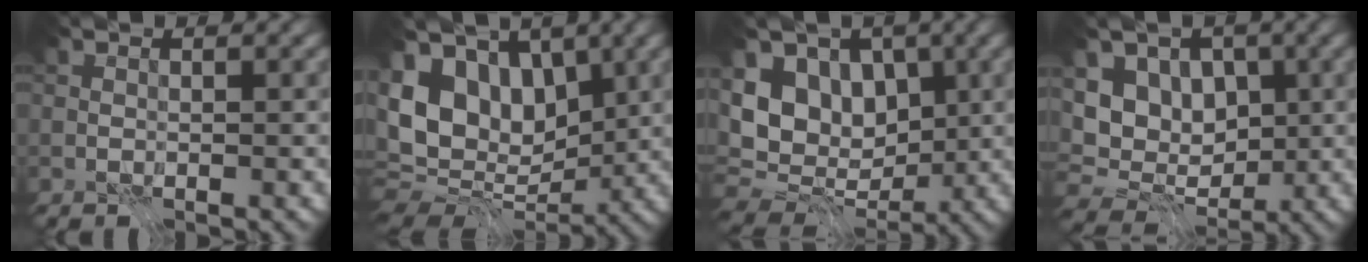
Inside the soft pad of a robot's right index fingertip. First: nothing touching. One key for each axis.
{"total": 10.3, "fx": 2.1, "fy": 6.8, "fz": 7.4, "tx": -0.143, "ty": 0.009, "tz": 0.023}
{"total": 7.8, "fx": 1.0, "fy": 5.7, "fz": 5.3, "tx": -0.078, "ty": 0.000, "tz": -0.003}
{"total": 6.2, "fx": 1.3, "fy": 4.6, "fz": 3.9, "tx": -0.049, "ty": 0.000, "tz": 0.005}